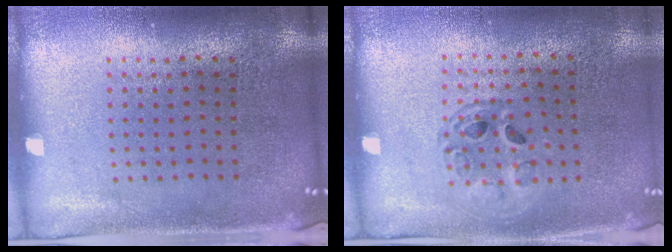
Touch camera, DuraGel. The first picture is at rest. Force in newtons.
{"total": 1.3, "press": 1.3, "slide": 0.4}